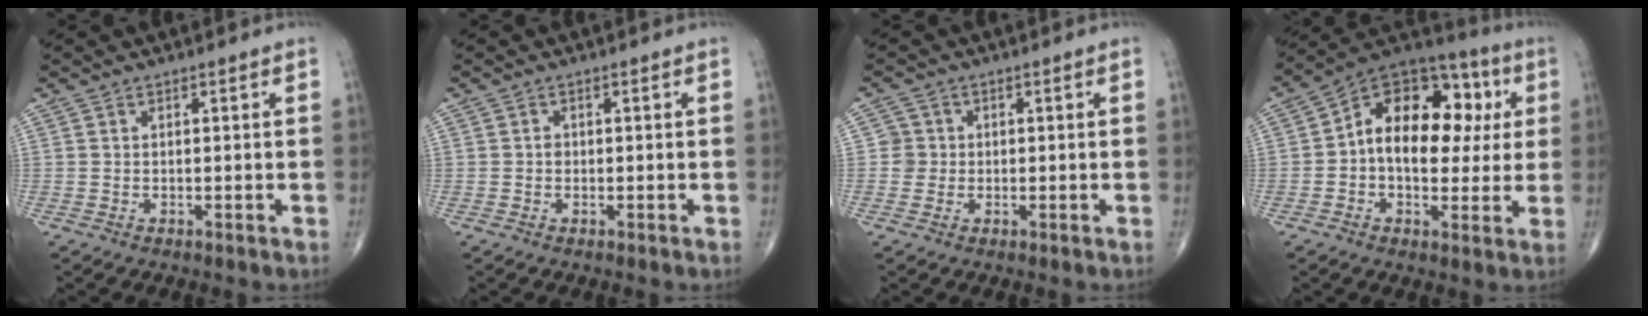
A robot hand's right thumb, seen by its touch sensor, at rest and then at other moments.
{"total": 0.8, "force": [-0.1, 0.7, 0.4], "torque": [-0.001, 0.003, -0.004]}
{"total": 2.7, "force": [0.0, 2.7, 0.0], "torque": [0.023, 0.008, -0.004]}
{"total": 19.1, "force": [2.2, 12.1, 14.7], "torque": [-0.177, 0.032, 0.025]}